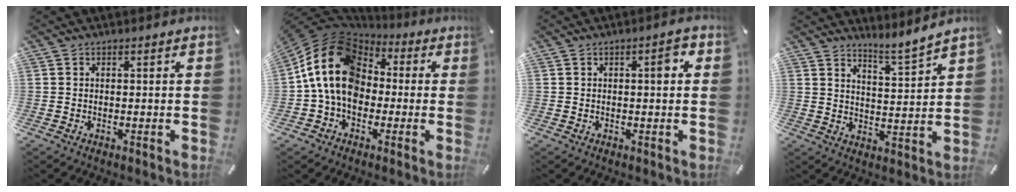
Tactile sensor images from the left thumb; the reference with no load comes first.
{"total": 17.5, "force": [0.0, 14.0, 10.4], "torque": [-0.214, 0.012, 0.000]}
{"total": 3.5, "force": [0.9, 1.3, 3.2], "torque": [-0.040, 0.000, 0.006]}
{"total": 6.1, "force": [5.9, 0.5, 1.7], "torque": [-0.030, -0.050, 0.101]}